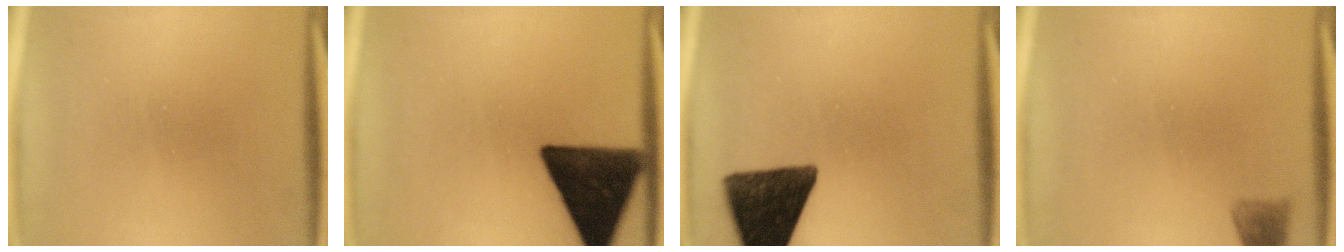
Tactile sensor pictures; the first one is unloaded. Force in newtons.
{"total": 16.0}
{"total": 14.4}
{"total": 2.0}